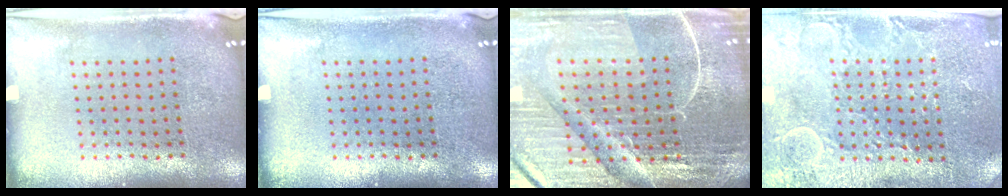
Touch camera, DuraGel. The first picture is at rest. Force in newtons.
{"total": 0.0}
{"total": 5.8, "press": 5.3, "slide": 2.4}
{"total": 2.9, "press": 2.9, "slide": 0.4}